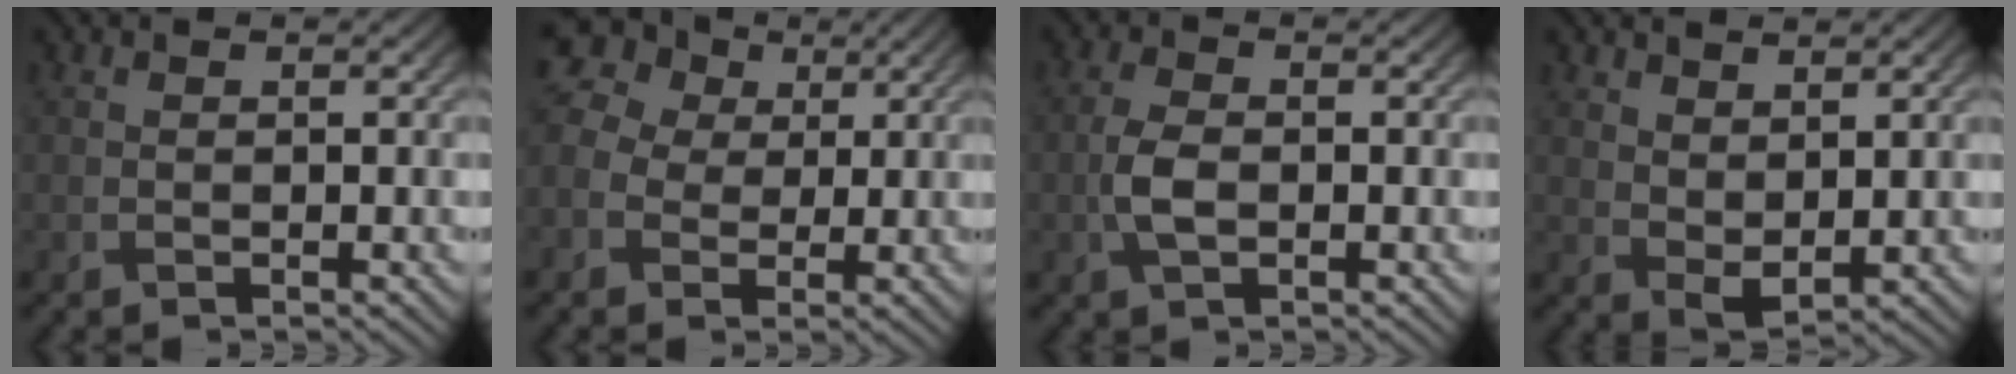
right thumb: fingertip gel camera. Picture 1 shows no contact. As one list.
[{"total": 8.9, "force": [1.8, 7.6, 4.3], "torque": [-0.131, 0.030, 0.012]}, {"total": 3.4, "force": [-0.7, 1.8, 2.8], "torque": [-0.065, 0.000, -0.019]}, {"total": 3.6, "force": [2.3, 1.7, 2.2], "torque": [-0.050, -0.005, 0.050]}]